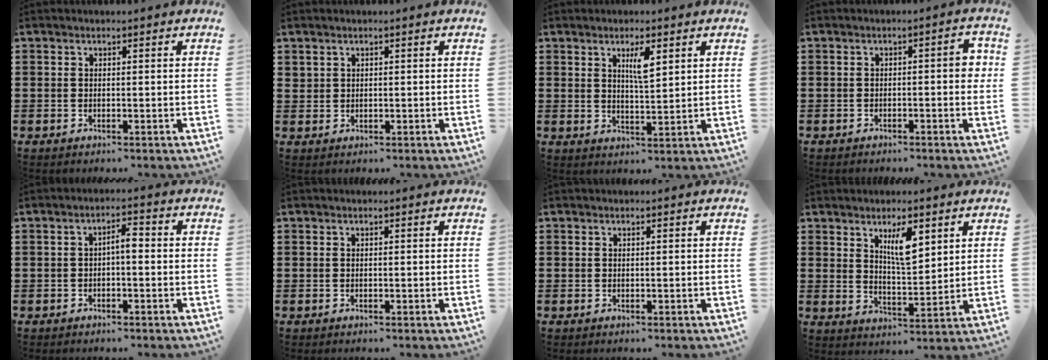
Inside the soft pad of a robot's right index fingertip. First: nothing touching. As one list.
[{"total": 1.0, "force": [0.8, 0.6, 0.2], "torque": [-0.006, 0.003, 0.016]}, {"total": 4.0, "force": [1.9, 1.0, 3.4], "torque": [-0.055, 0.000, 0.028]}, {"total": 2.8, "force": [-0.5, 0.7, 2.7], "torque": [-0.038, 0.003, -0.014]}, {"total": 2.4, "force": [-0.5, 0.7, 2.3], "torque": [-0.043, 0.007, -0.012]}, {"total": 0.0}, {"total": 0.0}, {"total": 6.1, "force": [3.1, 2.0, 4.9], "torque": [-0.088, -0.001, 0.050]}]